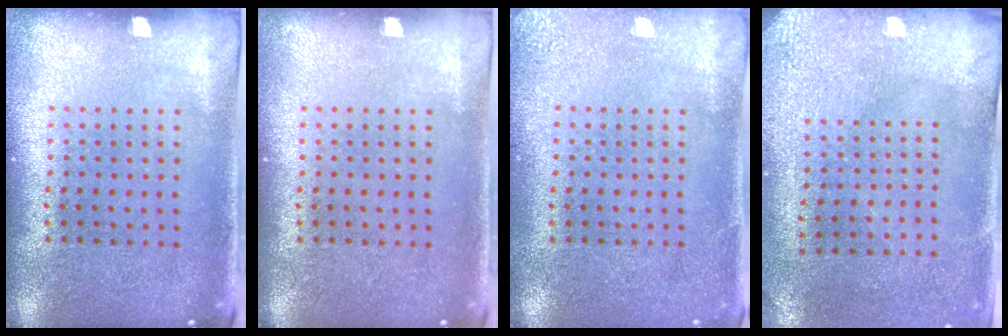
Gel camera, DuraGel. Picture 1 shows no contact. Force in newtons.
{"total": 0.0}
{"total": 2.0, "press": 2.0, "slide": 0.3}
{"total": 3.0, "press": 2.4, "slide": 1.7}